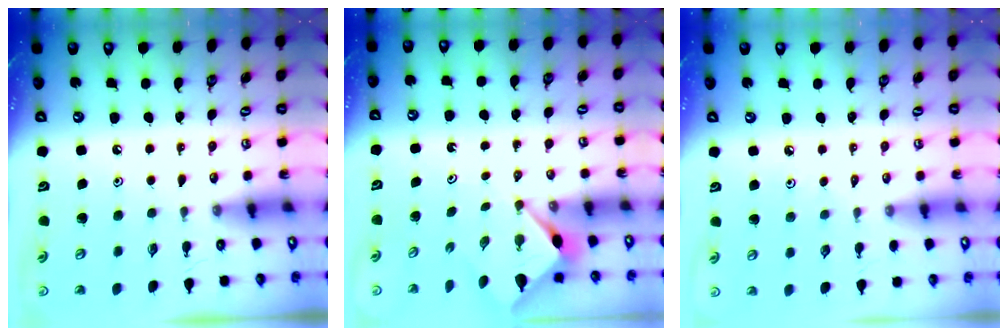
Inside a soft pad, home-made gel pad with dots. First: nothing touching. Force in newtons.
{"total": 3.0, "press": 3.0, "slide": 0.3}
{"total": 2.0, "press": 2.0, "slide": 0.5}